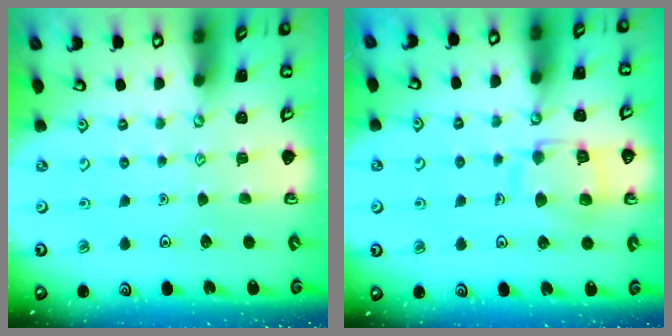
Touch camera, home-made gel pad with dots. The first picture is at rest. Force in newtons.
{"total": 11.2, "press": 11.2, "slide": 1.0}